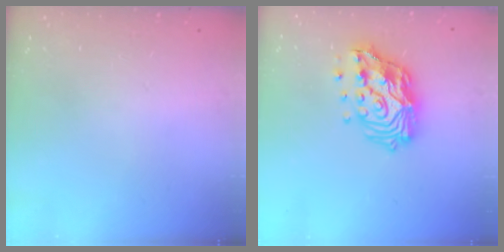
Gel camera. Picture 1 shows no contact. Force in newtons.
{"total": 16.3, "press": 16.2, "slide": 1.6}